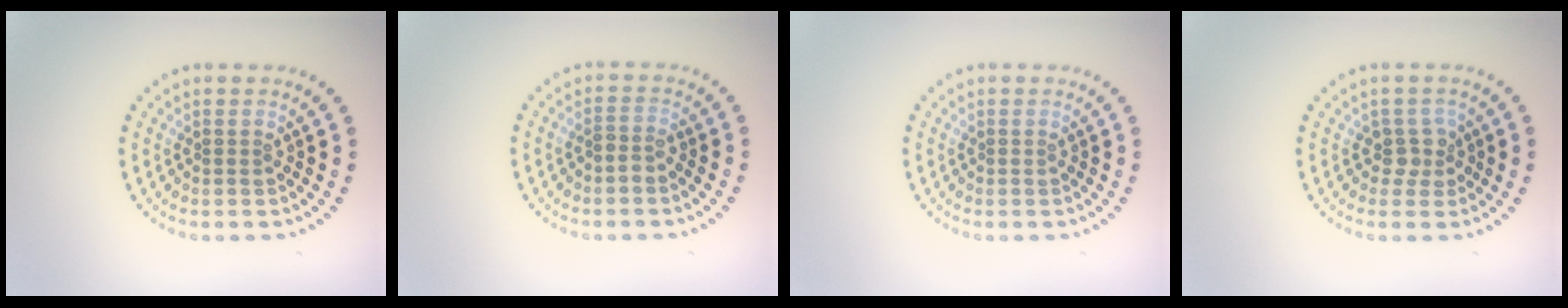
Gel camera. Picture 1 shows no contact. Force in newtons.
{"total": 1.5, "press": 1.2, "slide": 0.8}
{"total": 0.0}
{"total": 1.7, "press": 1.4, "slide": 1.0}